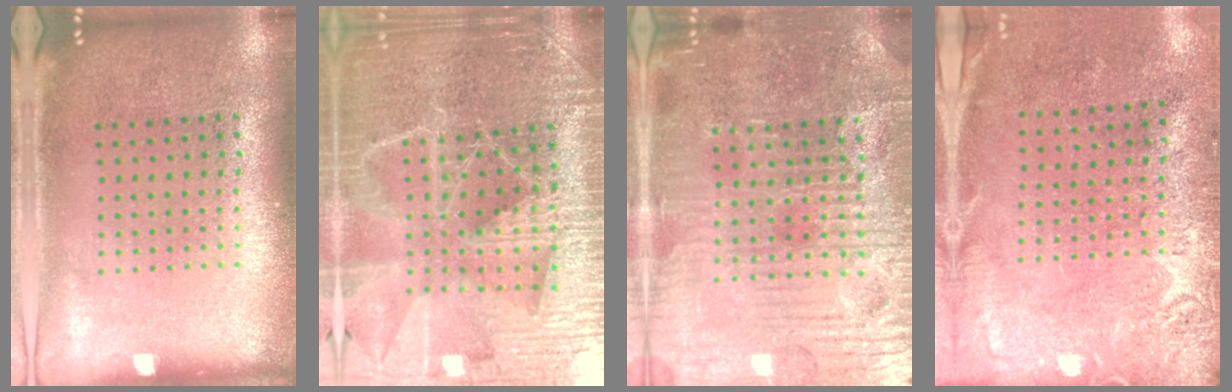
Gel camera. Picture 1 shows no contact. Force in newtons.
{"total": 4.9, "press": 4.5, "slide": 1.8}
{"total": 5.2, "press": 5.0, "slide": 1.4}
{"total": 2.7, "press": 2.4, "slide": 1.3}